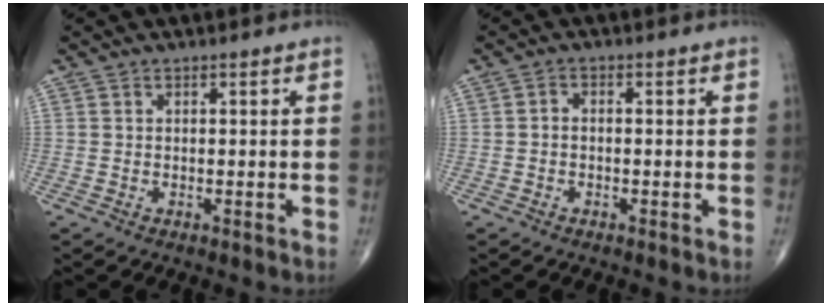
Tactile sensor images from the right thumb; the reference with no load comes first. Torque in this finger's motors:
{"motor_torque": [-0.26, 0.16, -0.18, -0.18, 0.07]}